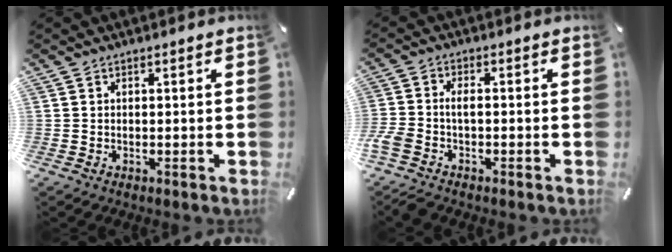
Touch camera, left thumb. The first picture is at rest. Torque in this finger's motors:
{"motor_torque": [0.02, 0.15, 0.66, 0.63, 0.26]}